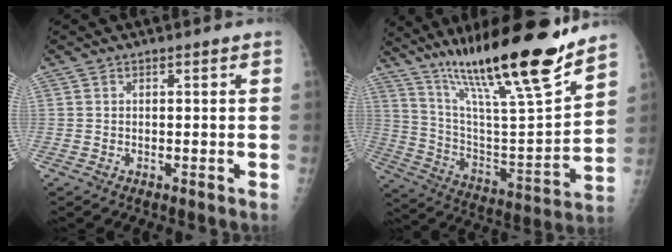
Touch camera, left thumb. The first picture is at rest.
{"total": 25.7, "force": [18.8, 3.1, 17.3], "torque": [-0.265, -0.075, 0.327]}